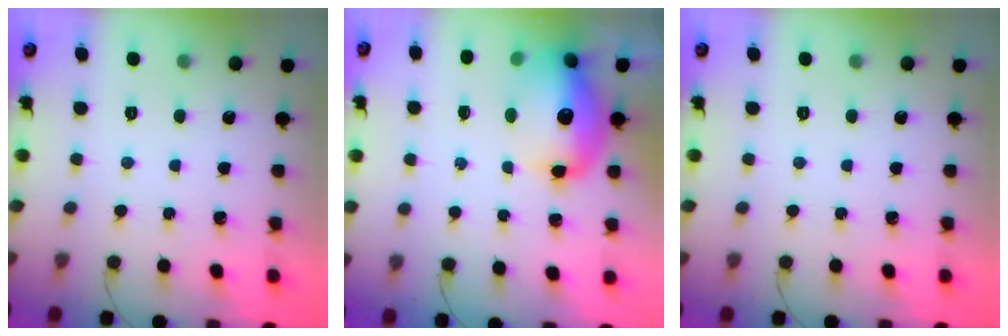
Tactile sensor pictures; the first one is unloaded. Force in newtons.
{"total": 14.1, "press": 13.7, "slide": 3.3}
{"total": 0.0}